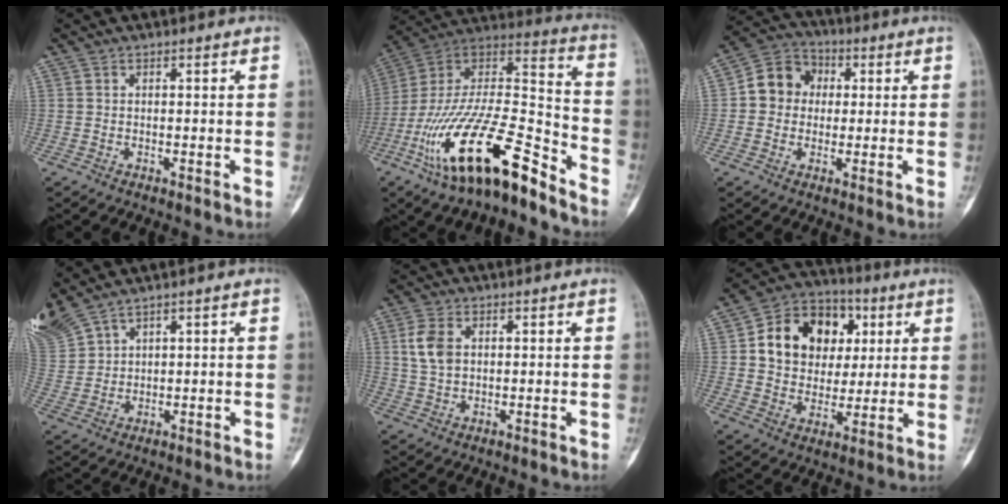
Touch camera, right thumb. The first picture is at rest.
{"total": 25.5, "force": [-15.6, 8.1, 18.5], "torque": [-0.366, 0.069, -0.278]}
{"total": 8.9, "force": [0.8, 7.9, 4.1], "torque": [-0.040, 0.020, -0.001]}
{"total": 9.6, "force": [7.4, 3.6, 4.8], "torque": [-0.132, -0.012, 0.169]}
{"total": 6.2, "force": [1.4, 4.2, 4.4], "torque": [-0.087, 0.001, 0.031]}
{"total": 16.6, "force": [4.0, 13.4, 9.0], "torque": [-0.108, 0.007, 0.067]}